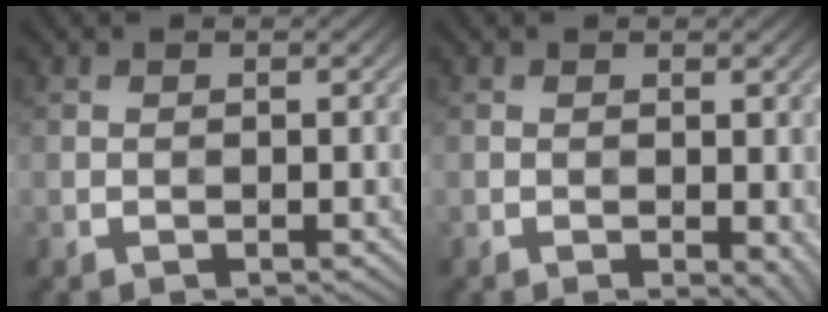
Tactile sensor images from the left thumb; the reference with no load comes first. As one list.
[{"total": 2.4, "force": [-0.7, 1.3, 2.0], "torque": [-0.023, -0.007, -0.006]}]